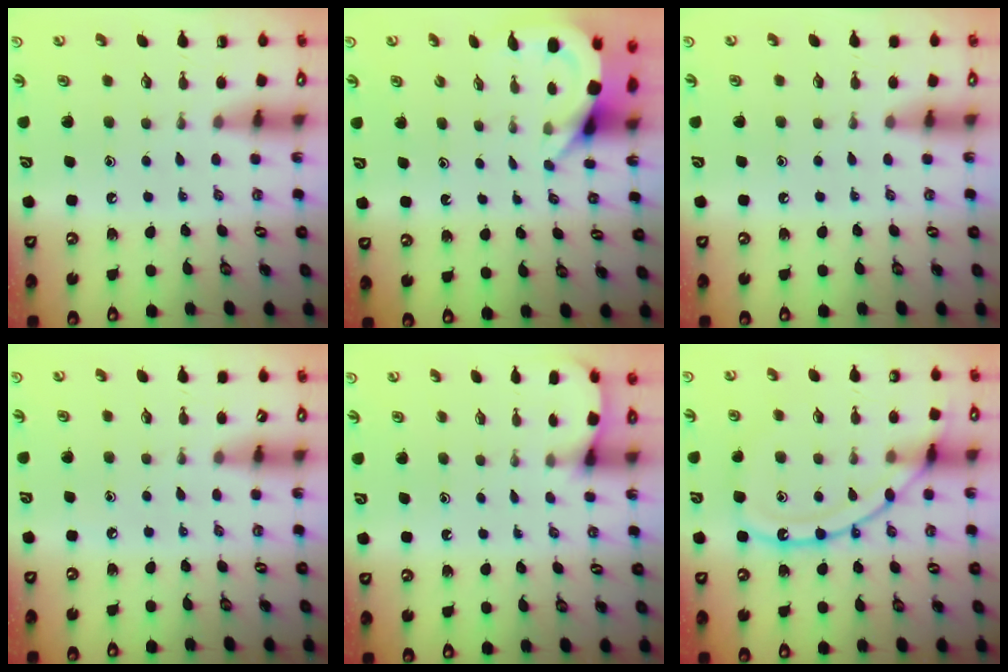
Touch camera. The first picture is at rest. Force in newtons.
{"total": 3.8, "press": 3.7, "slide": 0.3}
{"total": 1.9, "press": 1.9, "slide": 0.1}
{"total": 2.3, "press": 2.3, "slide": 0.4}
{"total": 2.8, "press": 2.8, "slide": 0.1}
{"total": 14.9, "press": 14.9, "slide": 1.0}